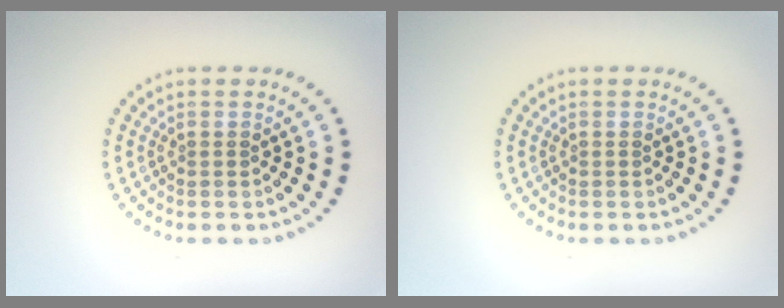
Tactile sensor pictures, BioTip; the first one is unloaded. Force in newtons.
{"total": 0.0}